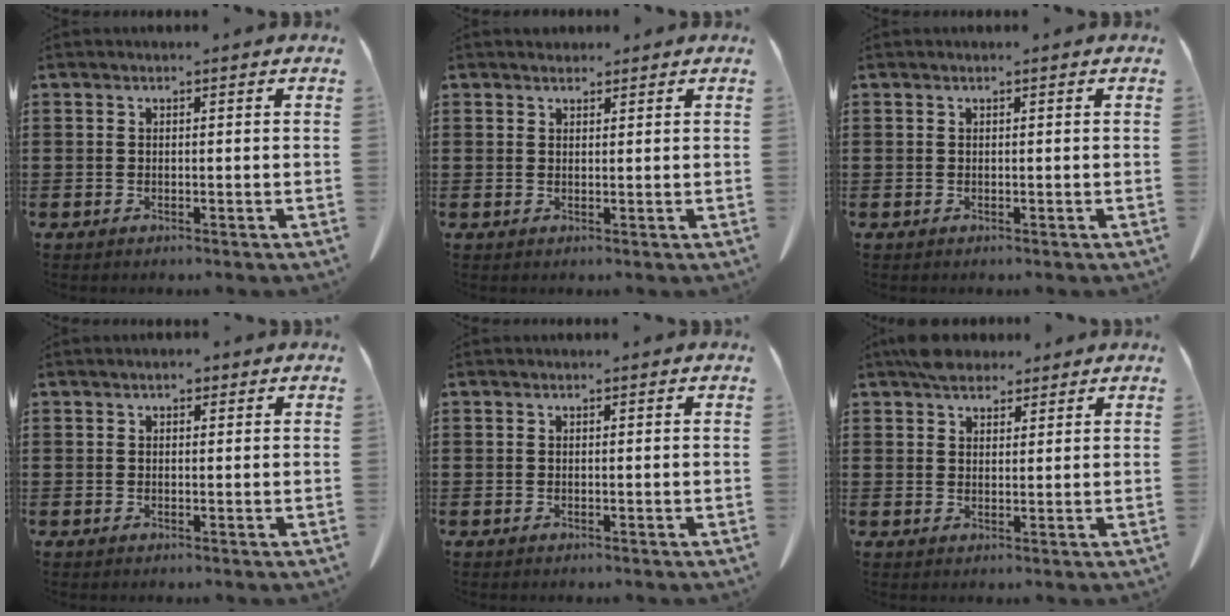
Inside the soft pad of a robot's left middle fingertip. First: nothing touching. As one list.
[{"total": 1.4, "force": [1.3, 0.6, 0.1], "torque": [0.003, -0.001, 0.025]}, {"total": 0.0}, {"total": 0.9, "force": [0.5, 0.5, 0.6], "torque": [-0.013, 0.005, 0.009]}, {"total": 0.0}, {"total": 4.3, "force": [3.6, 1.8, 1.3], "torque": [-0.026, -0.002, 0.069]}]